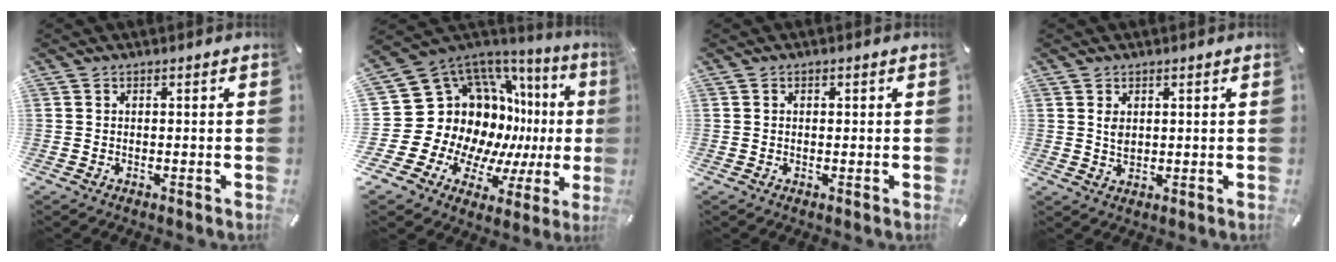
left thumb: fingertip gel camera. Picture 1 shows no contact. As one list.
[{"total": 18.5, "force": [3.2, 15.3, 9.9], "torque": [-0.132, -0.103, 0.112]}, {"total": 0.8, "force": [0.1, 0.6, 0.5], "torque": [-0.012, 0.004, -0.001]}, {"total": 2.7, "force": [1.0, 1.8, 1.7], "torque": [-0.046, 0.000, 0.015]}]